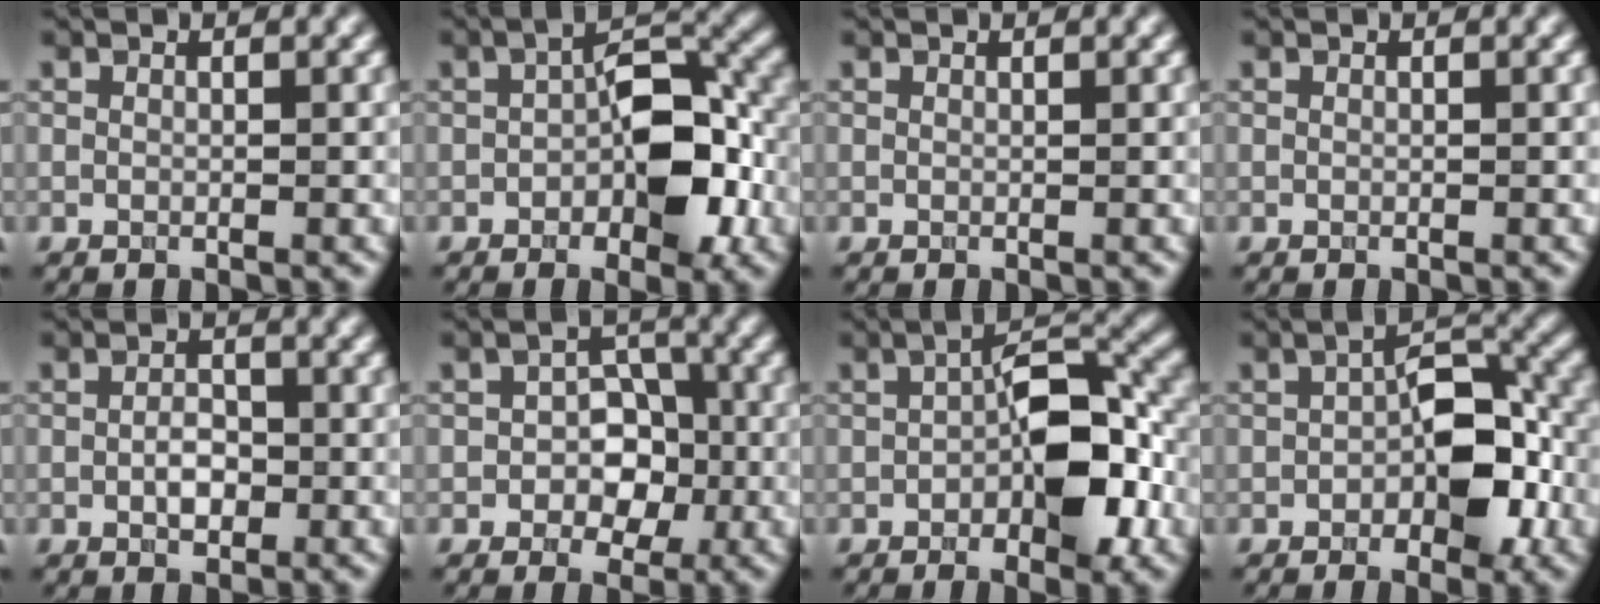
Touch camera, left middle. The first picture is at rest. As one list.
[{"total": 7.6, "force": [-1.4, 3.9, 6.4], "torque": [-0.083, 0.011, -0.030]}, {"total": 0.0}, {"total": 0.0}, {"total": 2.4, "force": [-0.5, 1.4, 1.9], "torque": [-0.035, 0.001, -0.011]}, {"total": 4.5, "force": [-1.0, 3.3, 2.9], "torque": [-0.022, 0.000, -0.023]}, {"total": 8.4, "force": [-1.5, 4.0, 7.2], "torque": [-0.098, 0.012, -0.033]}, {"total": 6.8, "force": [-1.4, 3.6, 5.6], "torque": [-0.068, 0.010, -0.028]}]